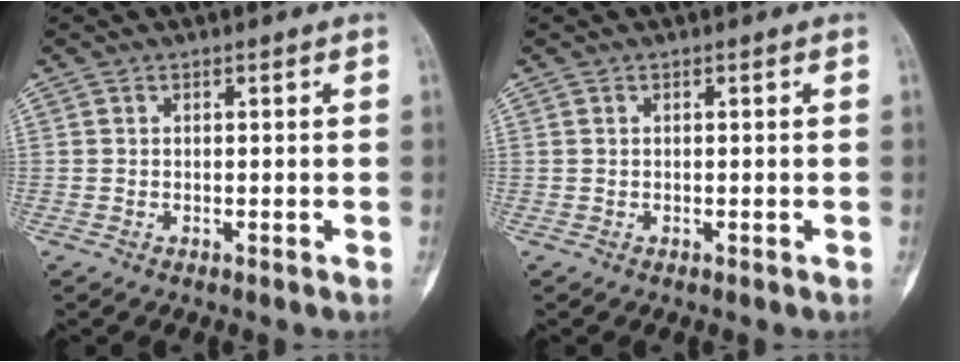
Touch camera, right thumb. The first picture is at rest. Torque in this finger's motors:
{"motor_torque": [0.01, 0.01, 0.01, 0.01, 0.02]}